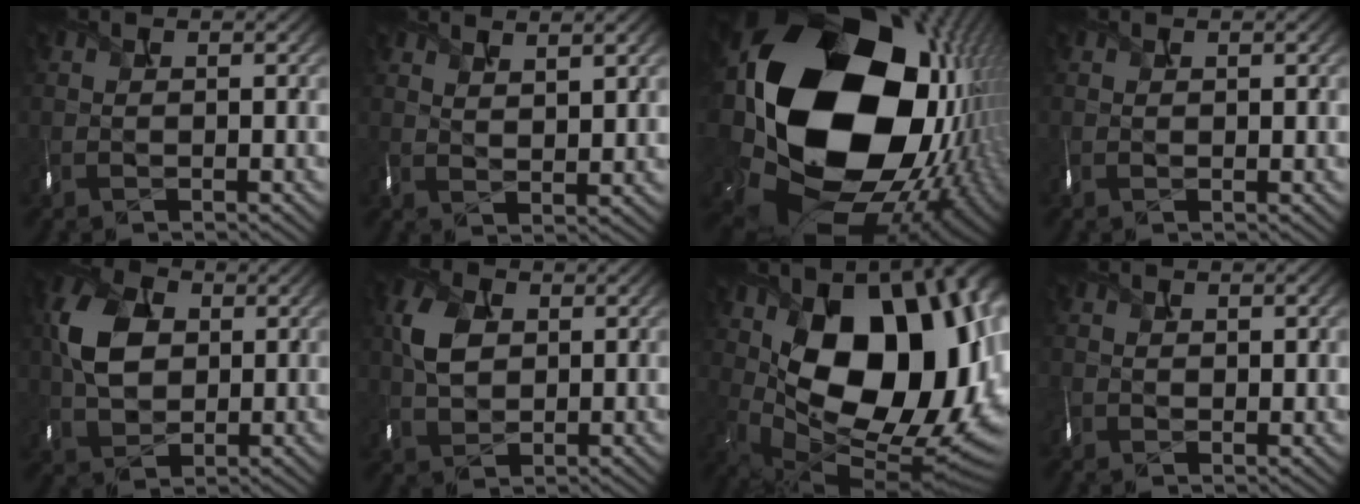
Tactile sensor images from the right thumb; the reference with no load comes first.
{"total": 3.4, "force": [2.5, 0.7, 2.2], "torque": [-0.039, -0.007, 0.054]}
{"total": 24.1, "force": [2.7, 18.2, 15.6], "torque": [-0.339, -0.097, 0.095]}
{"total": 0.9, "force": [0.5, 0.5, 0.6], "torque": [-0.015, -0.001, 0.011]}
{"total": 7.2, "force": [1.2, 5.5, 4.5], "torque": [-0.113, 0.000, 0.023]}
{"total": 4.4, "force": [1.0, 3.4, 2.7], "torque": [-0.072, -0.004, 0.020]}
{"total": 20.3, "force": [3.5, 12.1, 16.0], "torque": [-0.256, -0.006, 0.074]}
{"total": 1.9, "force": [0.5, 1.4, 1.2], "torque": [-0.033, -0.007, 0.013]}